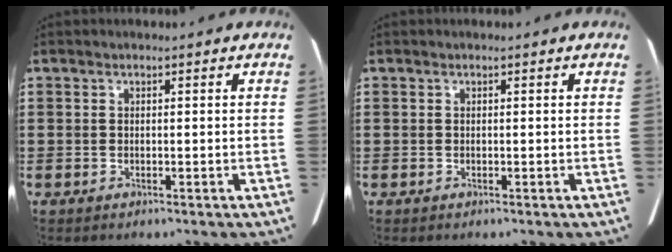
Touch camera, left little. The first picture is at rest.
{"total": 0.0}